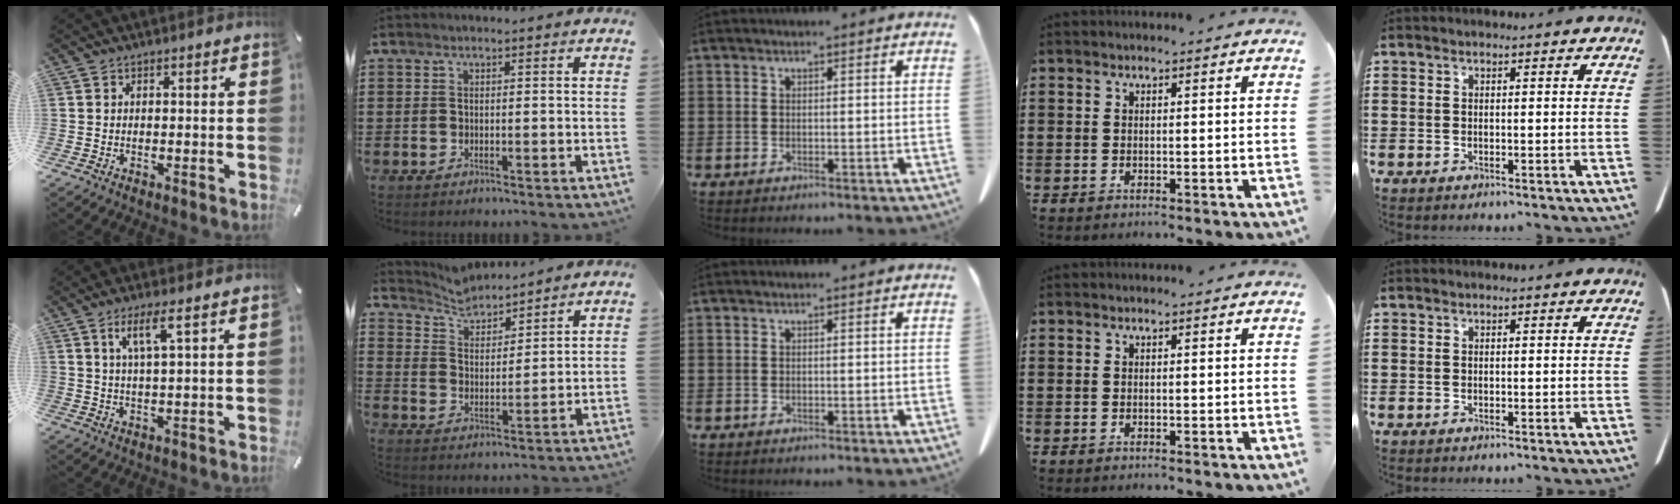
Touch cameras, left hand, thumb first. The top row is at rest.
{"thumb": {"total": 6.4, "force": [2.8, 0.7, 5.7], "torque": [-0.118, 0.002, 0.045]}, "index": {"total": 4.4, "force": [4.3, 0.5, 0.2], "torque": [-0.025, -0.021, 0.077]}}